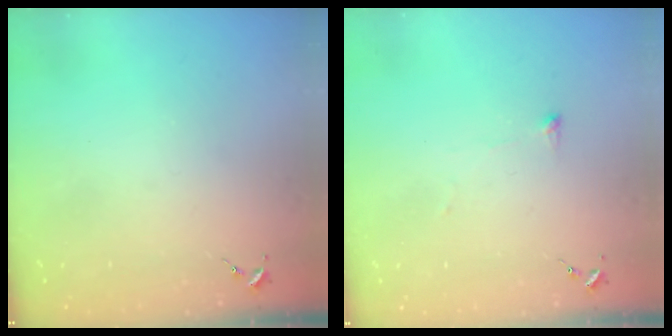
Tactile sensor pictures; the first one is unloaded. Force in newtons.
{"total": 2.8, "press": 2.7, "slide": 0.5}